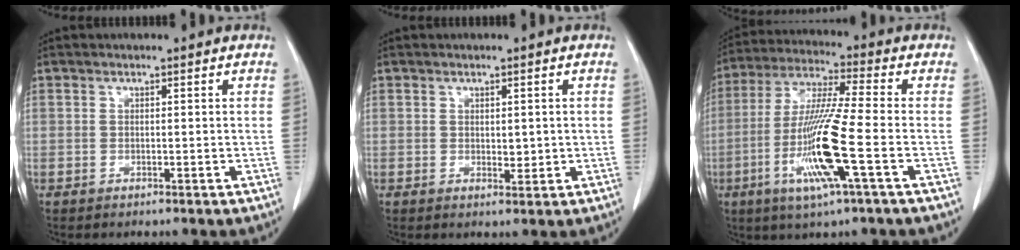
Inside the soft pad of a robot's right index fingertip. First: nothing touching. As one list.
[{"total": 1.9, "force": [0.3, 1.1, 1.6], "torque": [-0.019, -0.003, 0.011]}, {"total": 13.9, "force": [-4.2, -0.2, 13.3], "torque": [-0.274, -0.015, -0.083]}]